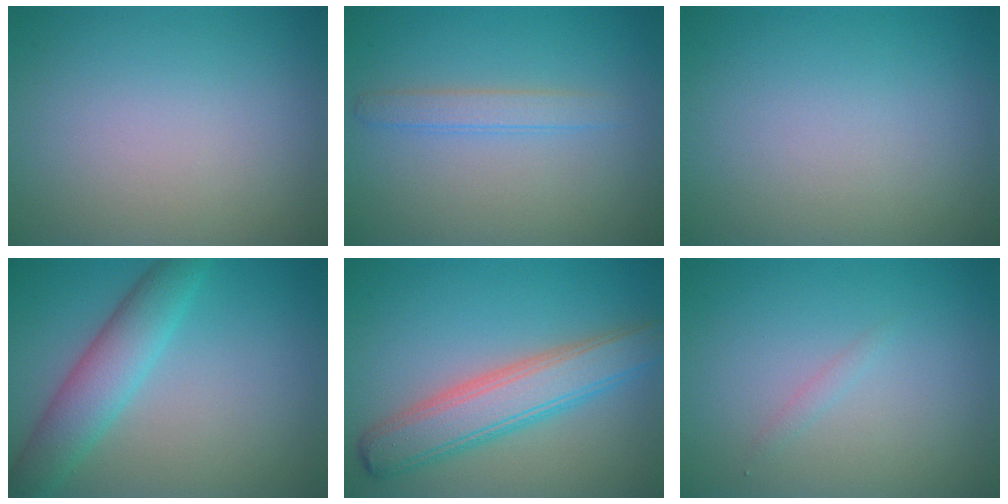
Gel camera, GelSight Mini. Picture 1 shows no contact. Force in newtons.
{"total": 1.8, "press": 1.8, "slide": 0.0}
{"total": 0.0}
{"total": 4.7, "press": 4.7, "slide": 0.1}
{"total": 5.7, "press": 5.7, "slide": 0.3}
{"total": 0.7, "press": 0.7, "slide": 0.1}